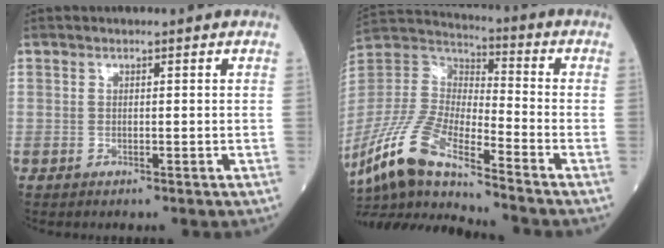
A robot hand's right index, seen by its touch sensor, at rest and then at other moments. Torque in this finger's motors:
{"motor_torque": [0.61, -0.65, 0.79, 0.21]}